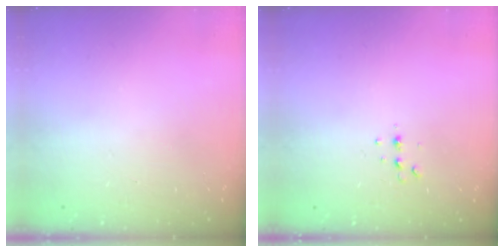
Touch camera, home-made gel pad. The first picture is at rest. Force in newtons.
{"total": 3.9, "press": 3.8, "slide": 1.1}